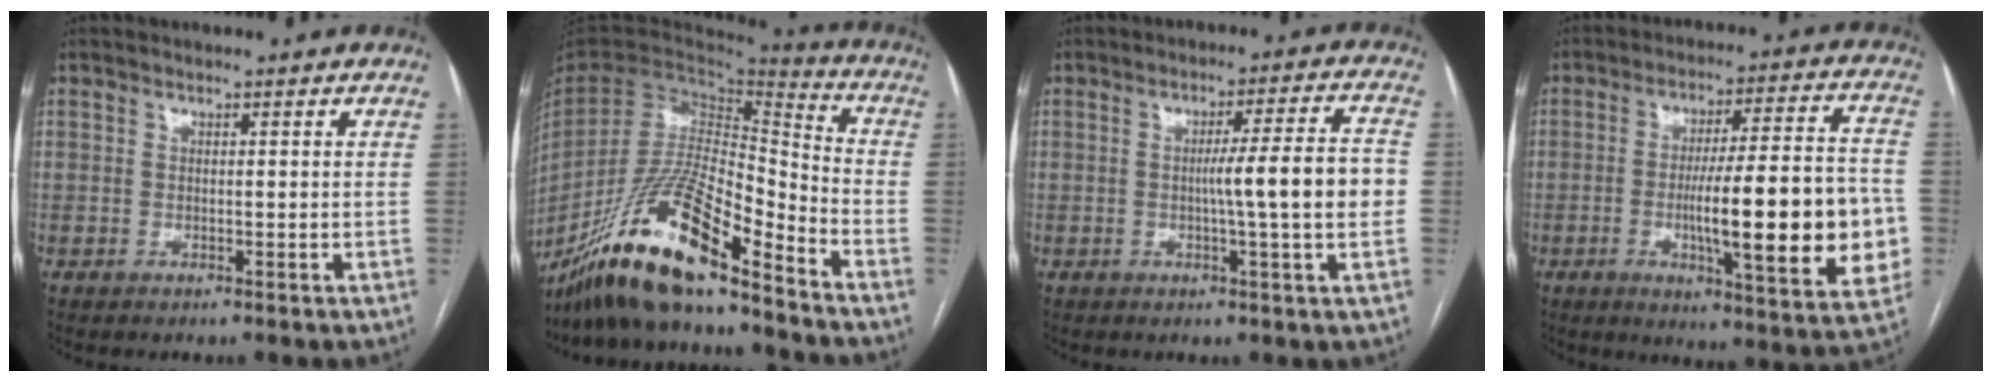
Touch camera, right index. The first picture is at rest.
{"total": 20.6, "force": [-15.9, 2.7, 12.8], "torque": [-0.266, -0.022, -0.298]}
{"total": 9.4, "force": [-0.8, -0.7, 9.3], "torque": [-0.137, 0.008, -0.014]}
{"total": 19.9, "force": [-3.3, 2.8, 19.4], "torque": [-0.243, 0.012, -0.036]}